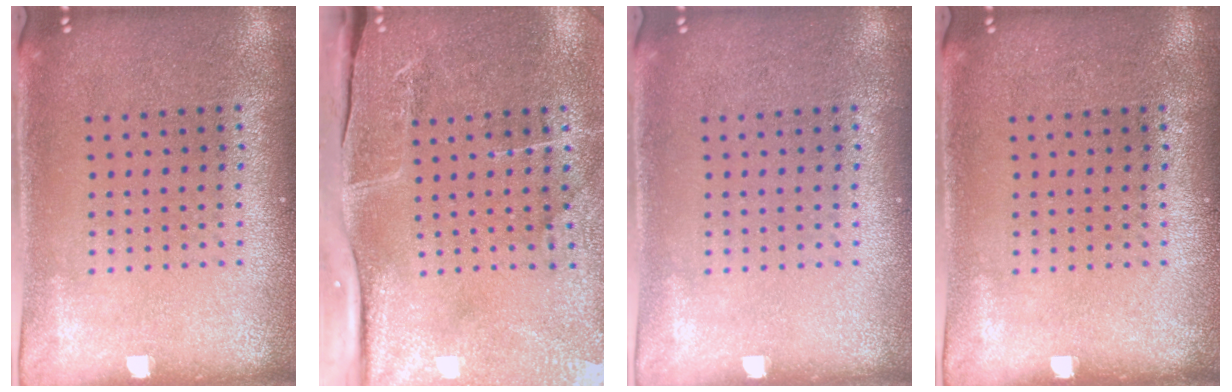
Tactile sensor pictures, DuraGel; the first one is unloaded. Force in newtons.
{"total": 4.8, "press": 3.9, "slide": 2.8}
{"total": 0.0}
{"total": 0.0}